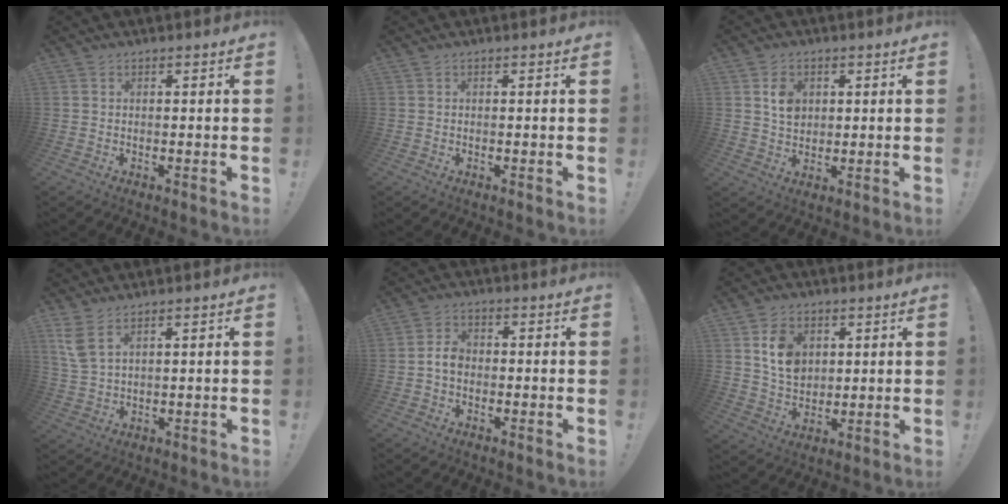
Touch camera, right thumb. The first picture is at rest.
{"total": 0.0}
{"total": 6.1, "force": [1.8, 5.0, 3.1], "torque": [-0.030, -0.004, 0.030]}
{"total": 5.6, "force": [3.5, 1.8, 3.9], "torque": [-0.074, -0.014, 0.066]}
{"total": 4.3, "force": [-1.0, 3.0, 2.9], "torque": [-0.043, 0.011, -0.017]}
{"total": 10.3, "force": [3.8, 8.0, 5.4], "torque": [-0.074, -0.007, 0.074]}